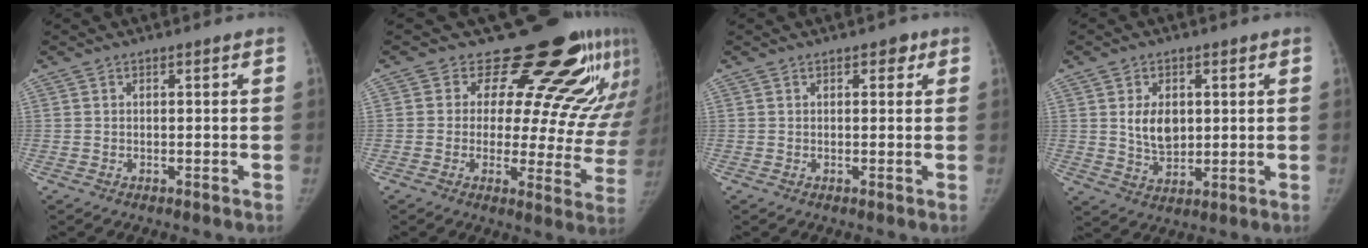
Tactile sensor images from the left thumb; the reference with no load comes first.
{"total": 21.7, "force": [16.1, 9.3, 11.3], "torque": [-0.099, -0.093, 0.186]}
{"total": 1.8, "force": [1.0, 1.1, 1.1], "torque": [0.002, 0.000, 0.008]}
{"total": 7.1, "force": [1.5, 4.9, 5.0], "torque": [-0.061, -0.014, 0.034]}